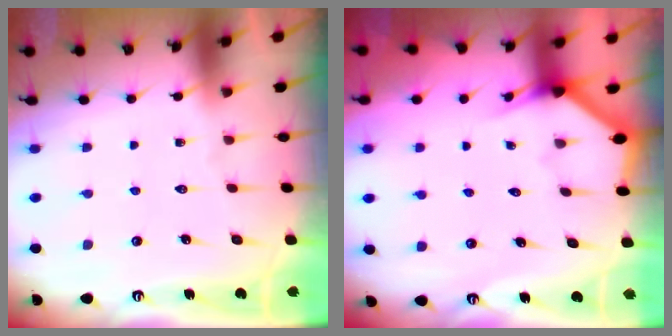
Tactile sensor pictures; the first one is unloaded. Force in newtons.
{"total": 3.8, "press": 3.8, "slide": 0.2}